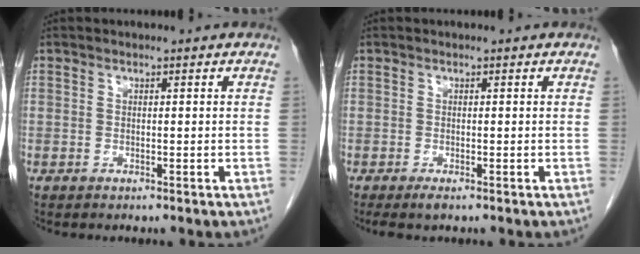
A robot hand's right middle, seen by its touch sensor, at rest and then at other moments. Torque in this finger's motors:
{"motor_torque": [0.49, -0.38, 0.11, 0.03]}